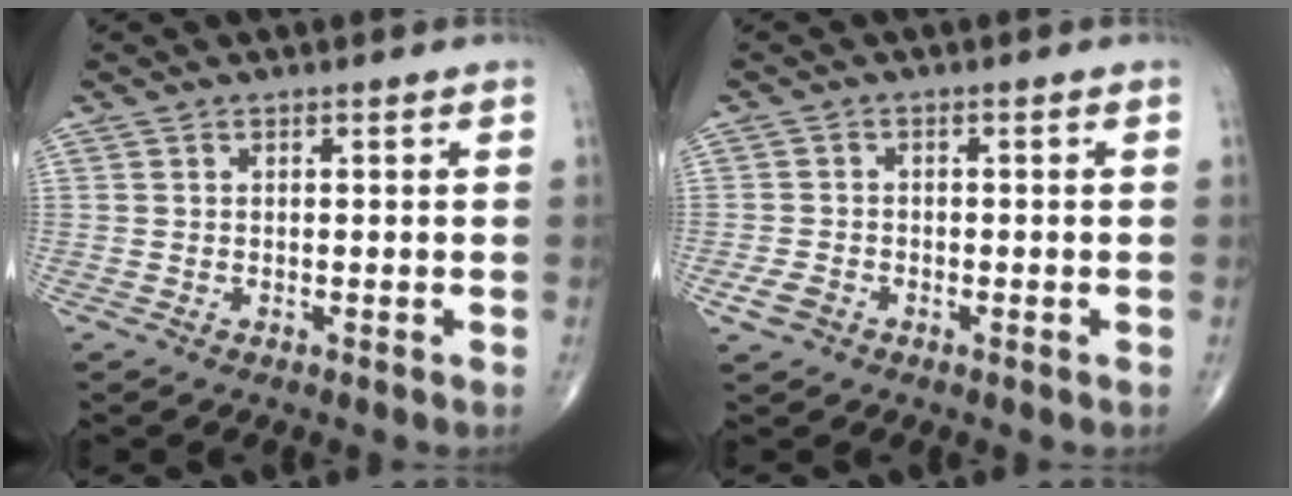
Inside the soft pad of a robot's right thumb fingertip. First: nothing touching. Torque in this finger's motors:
{"motor_torque": [-0.25, 0.75, 0.09, -0.18, 0.00]}